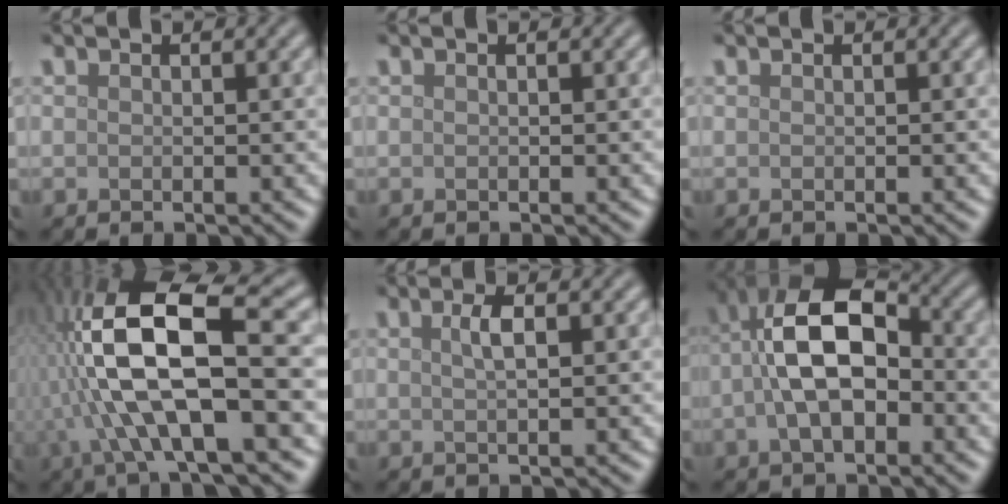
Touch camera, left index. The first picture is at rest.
{"total": 0.0}
{"total": 0.0}
{"total": 13.3, "force": [-0.8, 4.1, 12.6], "torque": [-0.246, 0.021, -0.018]}
{"total": 1.8, "force": [0.6, 0.5, 1.6], "torque": [-0.027, 0.005, 0.007]}
{"total": 9.0, "force": [-0.5, 4.8, 7.6], "torque": [-0.153, 0.023, -0.021]}